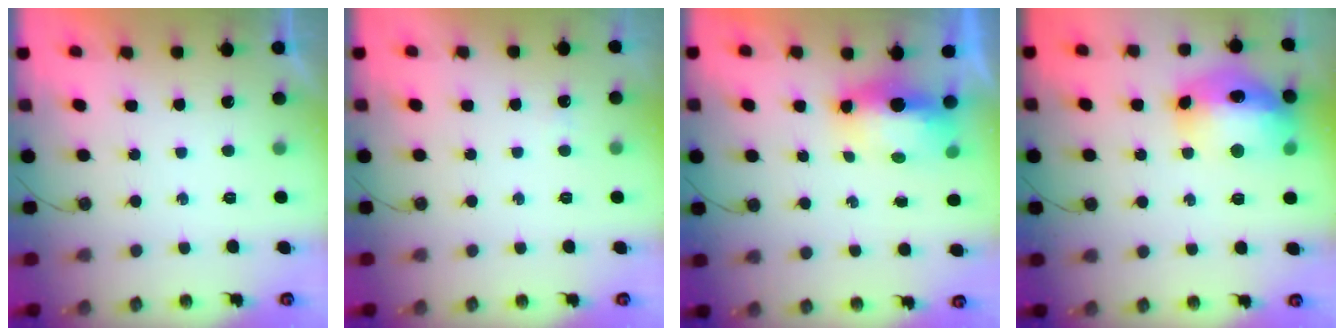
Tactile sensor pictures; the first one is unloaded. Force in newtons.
{"total": 12.8, "press": 2.8, "slide": 12.5}
{"total": 7.4, "press": 7.4, "slide": 0.6}
{"total": 17.7, "press": 17.7, "slide": 1.5}